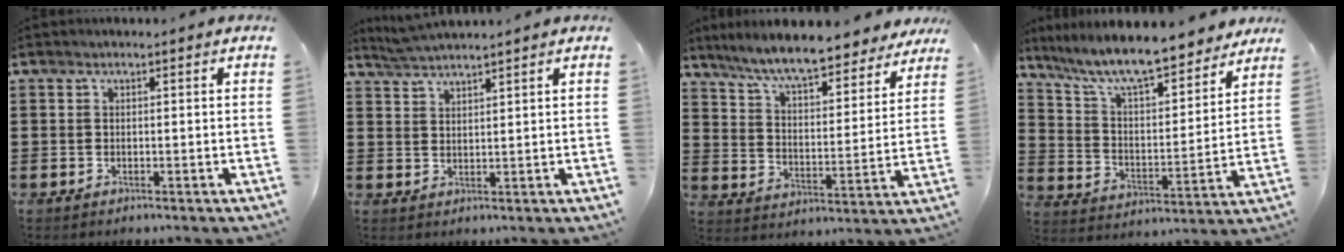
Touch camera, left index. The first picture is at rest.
{"total": 2.9, "force": [2.8, -0.4, 0.5], "torque": [-0.017, -0.001, 0.053]}
{"total": 8.8, "force": [7.9, 0.4, 3.7], "torque": [-0.103, -0.044, 0.138]}
{"total": 9.2, "force": [8.2, 0.8, 4.2], "torque": [-0.115, -0.052, 0.138]}